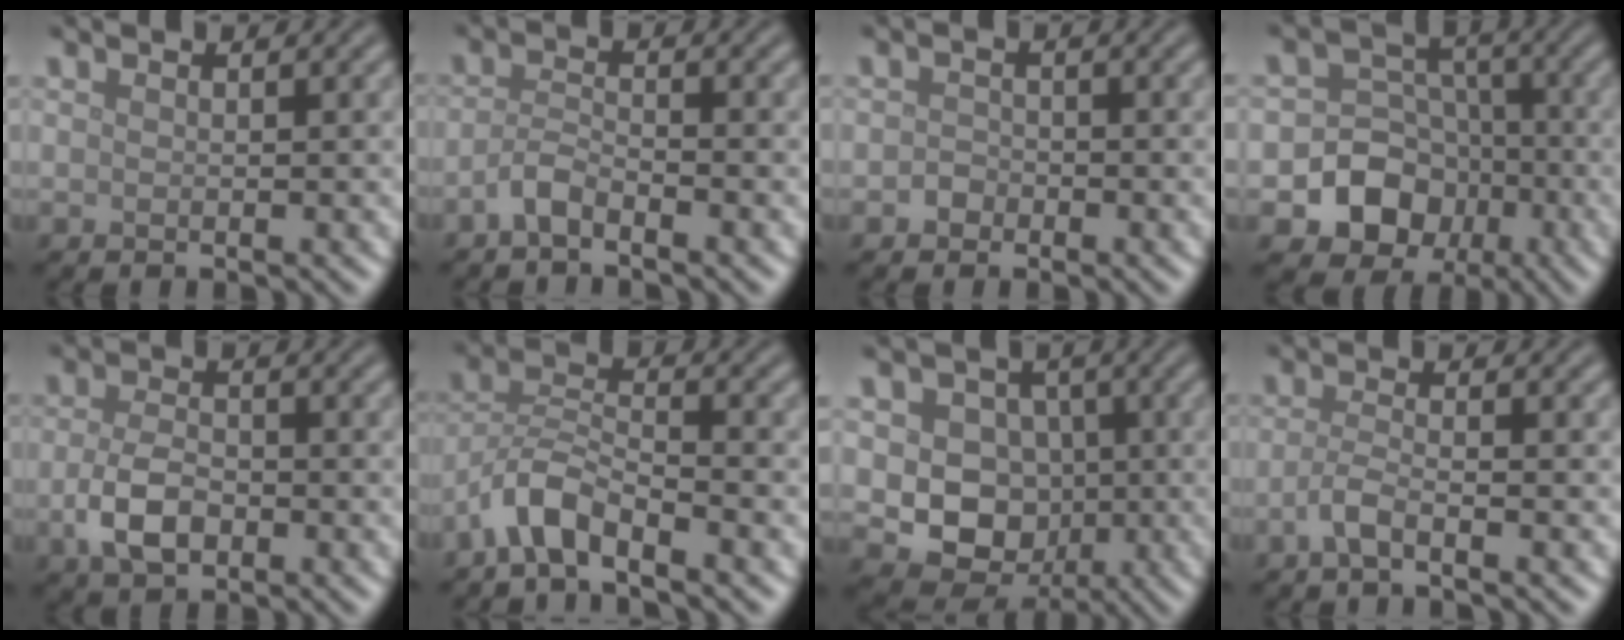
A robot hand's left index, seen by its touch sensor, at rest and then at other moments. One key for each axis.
{"total": 2.0, "fx": -1.5, "fy": 0.6, "fz": 1.2, "tx": -0.029, "ty": 0.004, "tz": -0.036}
{"total": 1.2, "fx": -0.6, "fy": 0.9, "fz": 0.3, "tx": 0.000, "ty": 0.001, "tz": -0.013}
{"total": 8.6, "fx": -3.2, "fy": 7.6, "fz": 2.5, "tx": -0.014, "ty": -0.001, "tz": -0.084}
{"total": 3.9, "fx": -1.2, "fy": 2.3, "fz": 2.9, "tx": -0.065, "ty": -0.005, "tz": -0.027}
{"total": 4.2, "fx": -3.2, "fy": 1.1, "fz": 2.5, "tx": -0.046, "ty": 0.009, "tz": -0.071}
{"total": 7.3, "fx": -0.1, "fy": 6.3, "fz": 3.7, "tx": -0.051, "ty": -0.007, "tz": -0.016}
{"total": 2.1, "fx": -1.1, "fy": 0.5, "fz": 1.7, "tx": -0.037, "ty": 0.000, "tz": -0.030}